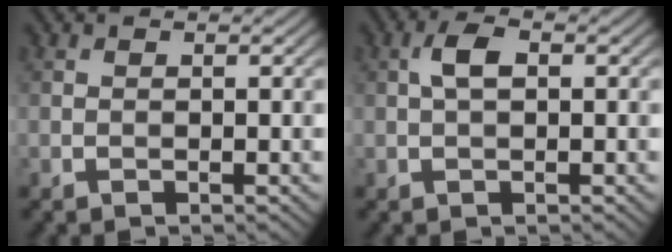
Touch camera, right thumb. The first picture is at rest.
{"total": 2.7, "force": [0.3, 1.3, 2.4], "torque": [-0.049, 0.008, 0.001]}